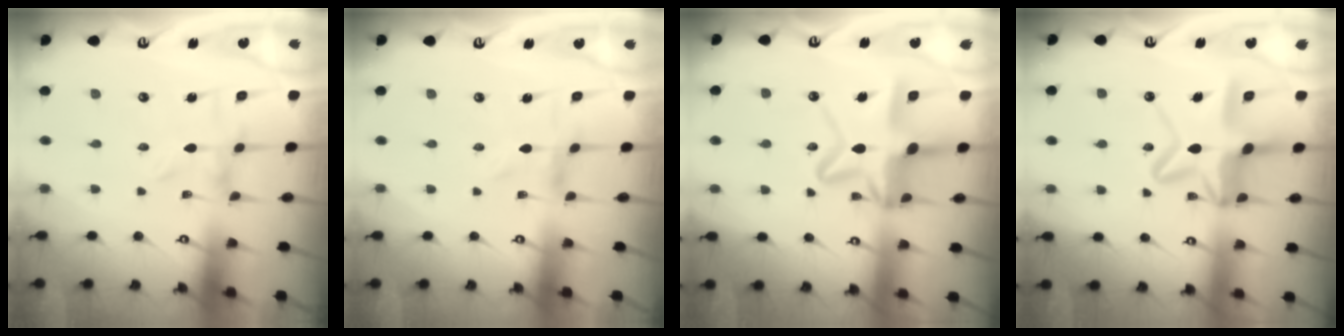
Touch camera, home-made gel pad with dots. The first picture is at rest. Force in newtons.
{"total": 0.0}
{"total": 15.8, "press": 15.7, "slide": 1.3}
{"total": 13.6, "press": 13.5, "slide": 1.3}